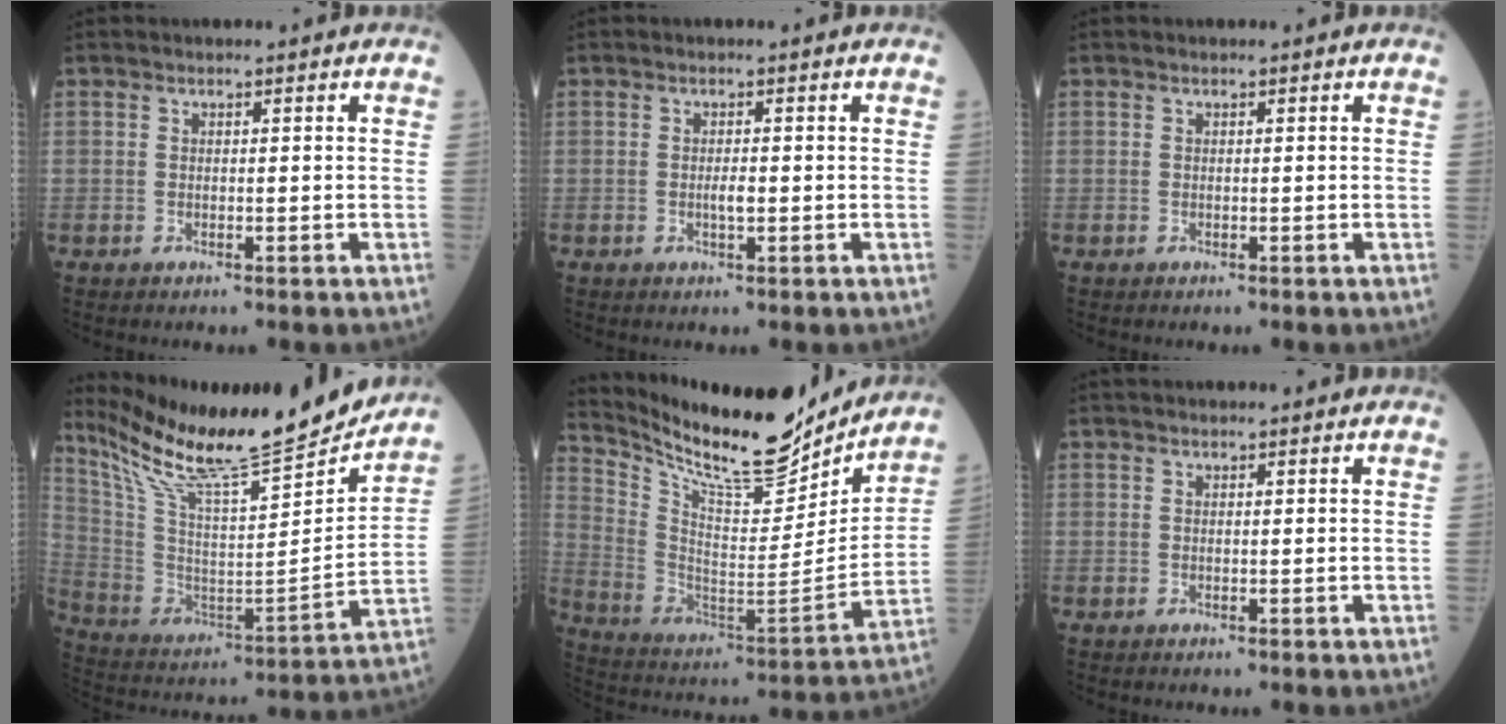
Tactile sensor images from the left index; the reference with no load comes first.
{"total": 1.4, "force": [-0.2, 0.2, 1.4], "torque": [-0.028, -0.001, -0.003]}
{"total": 0.0}
{"total": 24.3, "force": [21.4, 1.4, 11.4], "torque": [-0.212, -0.049, 0.346]}
{"total": 21.3, "force": [18.9, 4.1, 9.0], "torque": [-0.171, -0.033, 0.305]}
{"total": 1.8, "force": [1.6, 0.1, 0.7], "torque": [-0.007, 0.022, 0.024]}